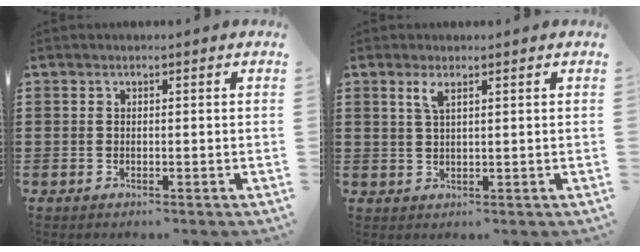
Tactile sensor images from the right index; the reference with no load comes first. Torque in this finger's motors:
{"motor_torque": [0.02, 0.01, 0.12, 0.05]}